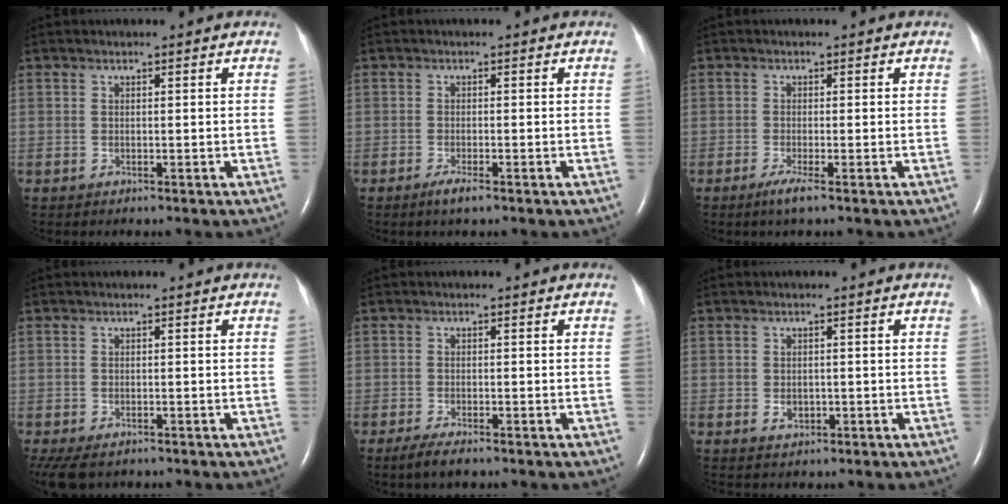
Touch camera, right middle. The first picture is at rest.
{"total": 2.0, "force": [-1.4, 0.2, 1.5], "torque": [-0.036, -0.005, -0.027]}
{"total": 2.2, "force": [-1.3, -0.2, 1.7], "torque": [-0.041, -0.008, -0.029]}
{"total": 6.2, "force": [-4.3, 3.2, 3.1], "torque": [-0.067, -0.012, -0.068]}
{"total": 3.1, "force": [-2.2, 0.6, 2.1], "torque": [-0.047, -0.008, -0.039]}
{"total": 1.7, "force": [-0.6, 1.3, 0.9], "torque": [-0.017, 0.002, -0.003]}